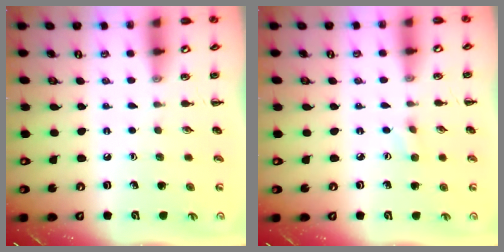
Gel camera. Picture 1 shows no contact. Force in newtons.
{"total": 2.3, "press": 2.2, "slide": 0.8}